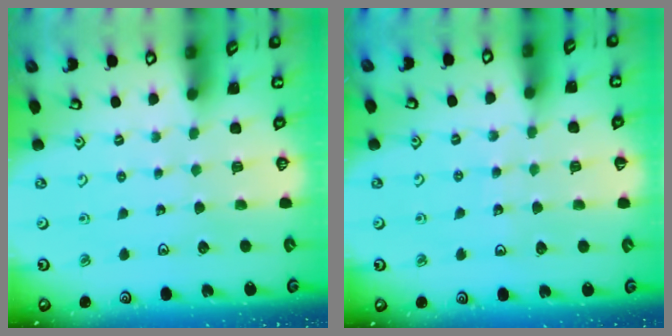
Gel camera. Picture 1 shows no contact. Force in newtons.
{"total": 5.3, "press": 5.2, "slide": 1.2}